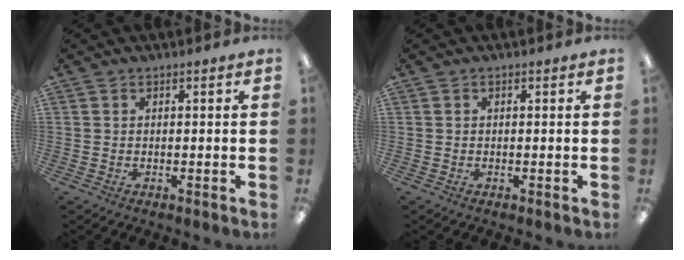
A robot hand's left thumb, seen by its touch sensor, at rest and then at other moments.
{"total": 0.0}